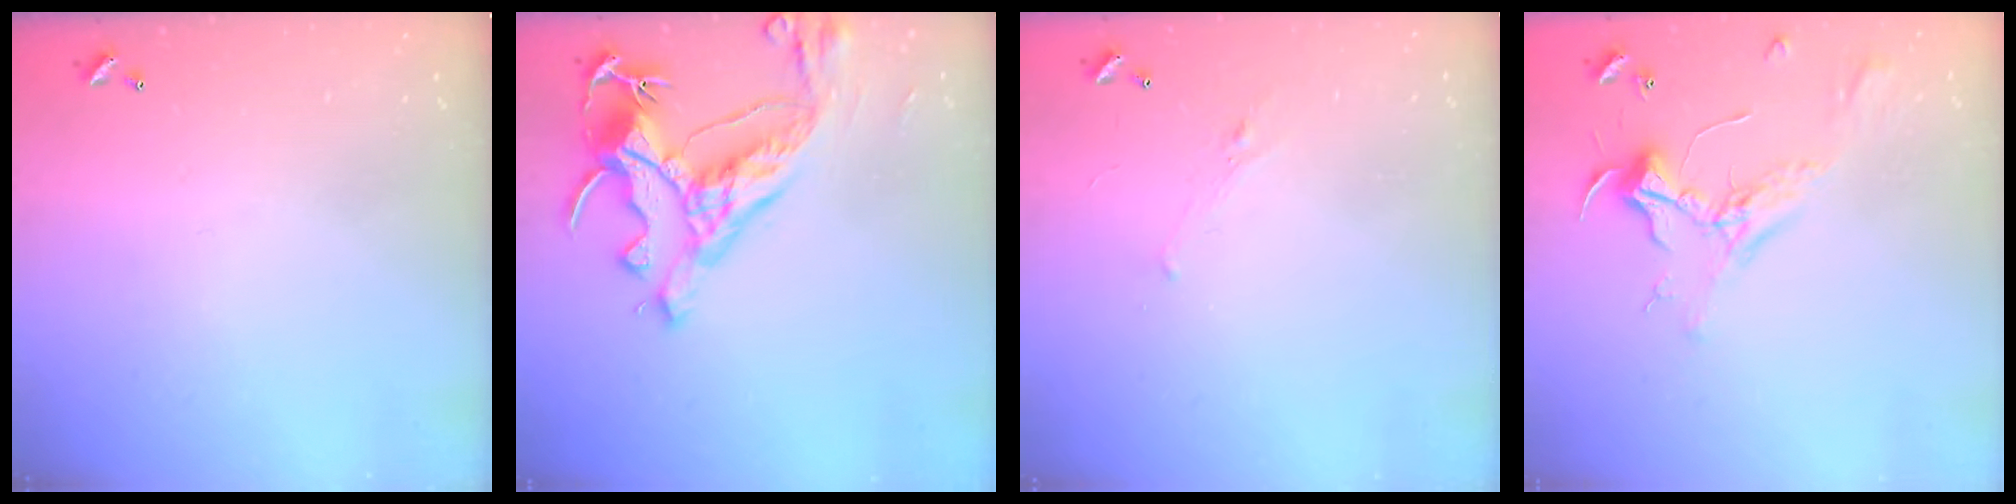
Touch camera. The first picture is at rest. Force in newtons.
{"total": 10.4, "press": 10.2, "slide": 2.1}
{"total": 0.7, "press": 0.2, "slide": 0.6}
{"total": 2.3, "press": 2.2, "slide": 0.9}